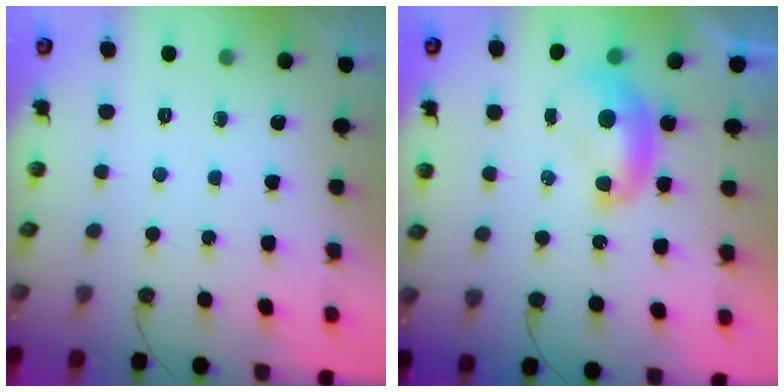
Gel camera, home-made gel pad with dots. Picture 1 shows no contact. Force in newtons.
{"total": 1.8, "press": 1.7, "slide": 0.2}